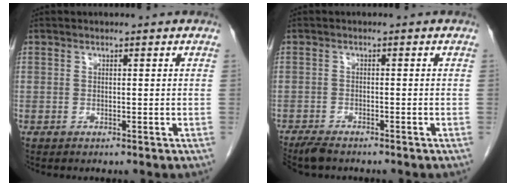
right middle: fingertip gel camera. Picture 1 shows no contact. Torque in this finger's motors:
{"motor_torque": [0.65, -0.58, 0.09, 0.04]}